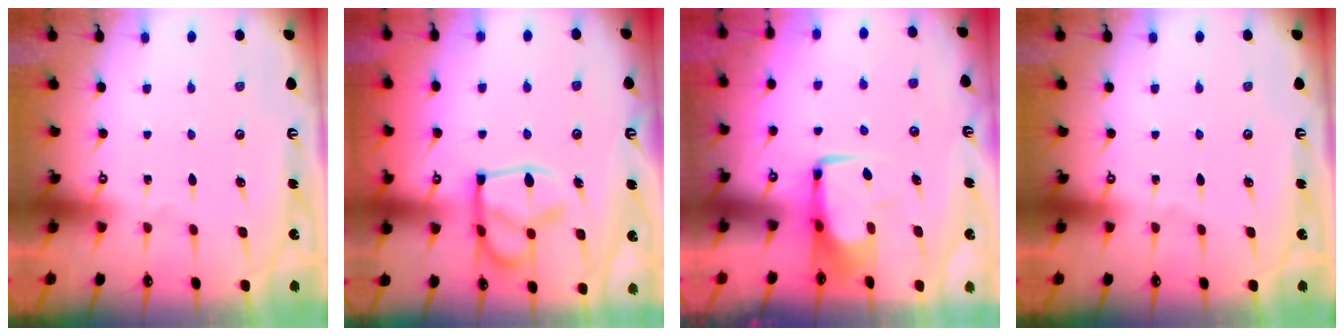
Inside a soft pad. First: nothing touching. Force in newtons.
{"total": 15.2, "press": 15.1, "slide": 1.6}
{"total": 0.6, "press": 0.4, "slide": 0.4}
{"total": 0.0}